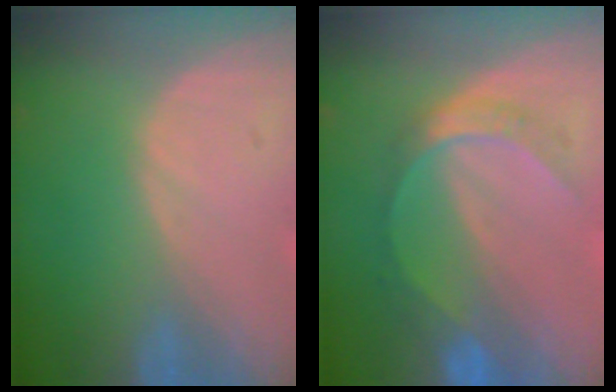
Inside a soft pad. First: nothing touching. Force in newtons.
{"total": 6.5, "press": 5.6, "slide": 3.3}